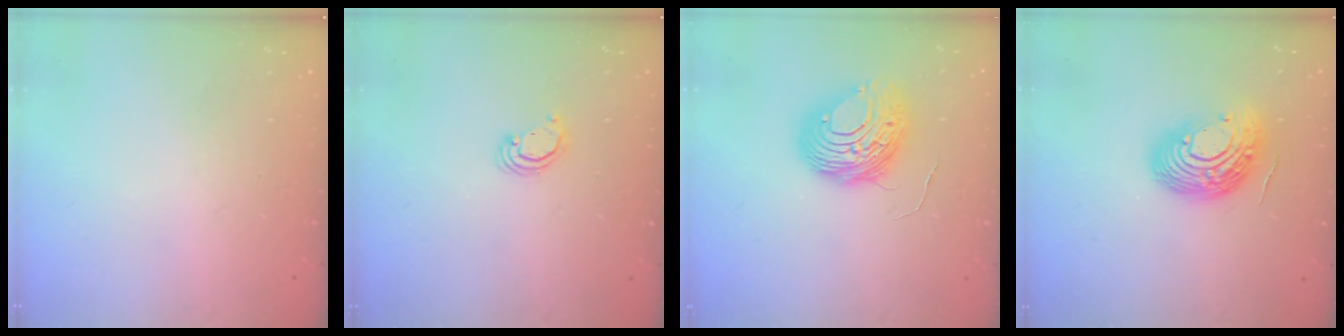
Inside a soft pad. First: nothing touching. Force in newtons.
{"total": 2.3, "press": 2.3, "slide": 0.3}
{"total": 10.7, "press": 10.6, "slide": 1.2}
{"total": 15.0, "press": 14.9, "slide": 1.5}